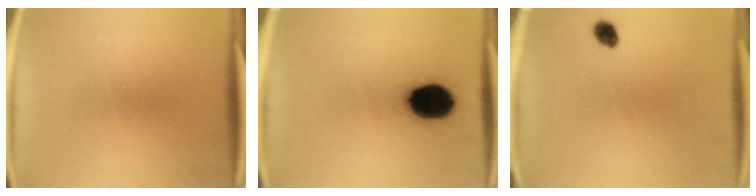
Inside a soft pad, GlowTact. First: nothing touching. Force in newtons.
{"total": 13.8}
{"total": 2.2}